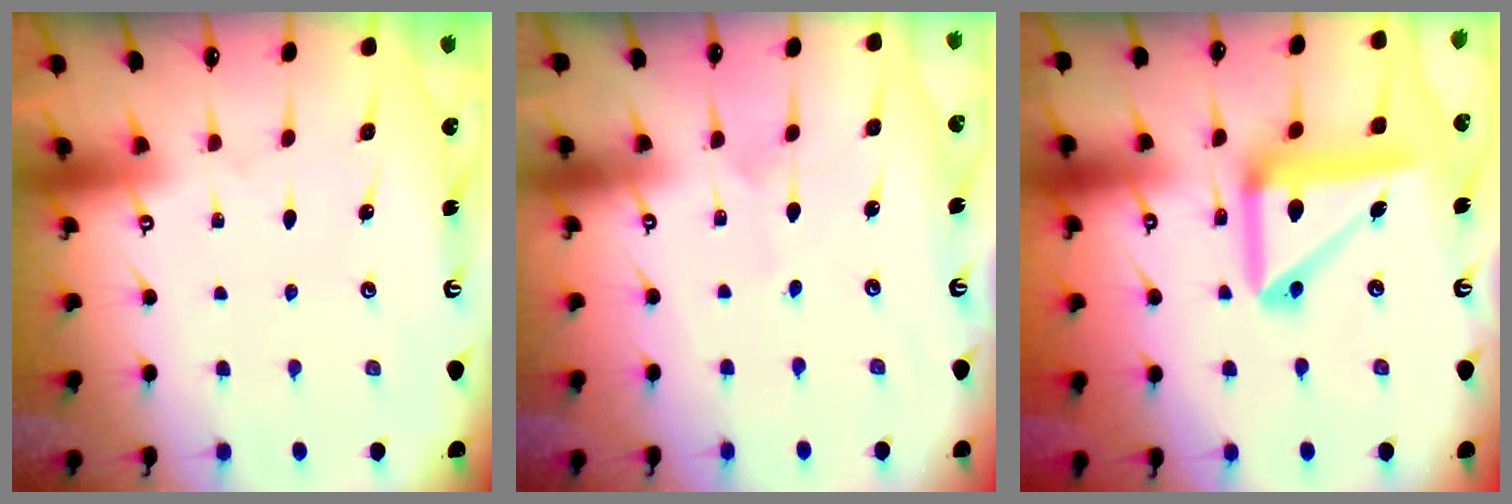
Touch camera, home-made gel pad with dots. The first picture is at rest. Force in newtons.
{"total": 2.1, "press": 2.1, "slide": 0.1}
{"total": 15.9, "press": 15.7, "slide": 2.5}